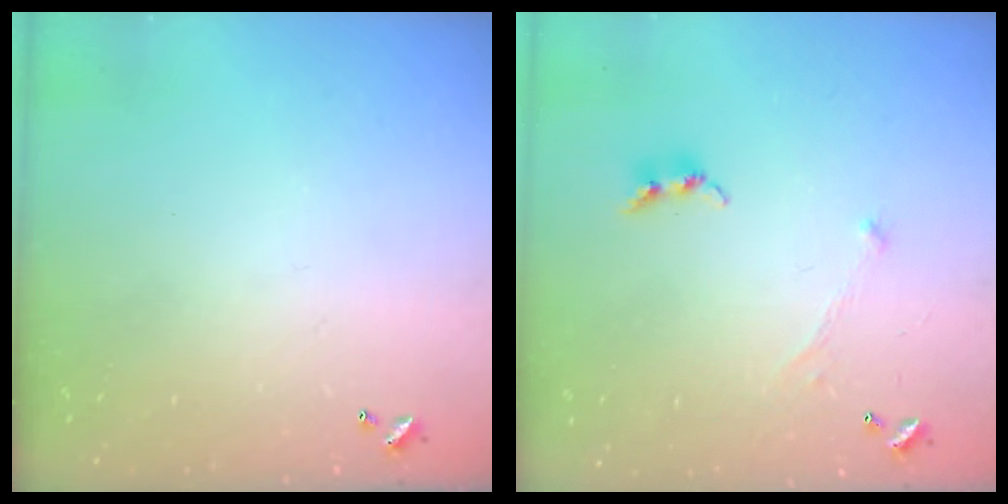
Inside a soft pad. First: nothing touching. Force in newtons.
{"total": 0.0}